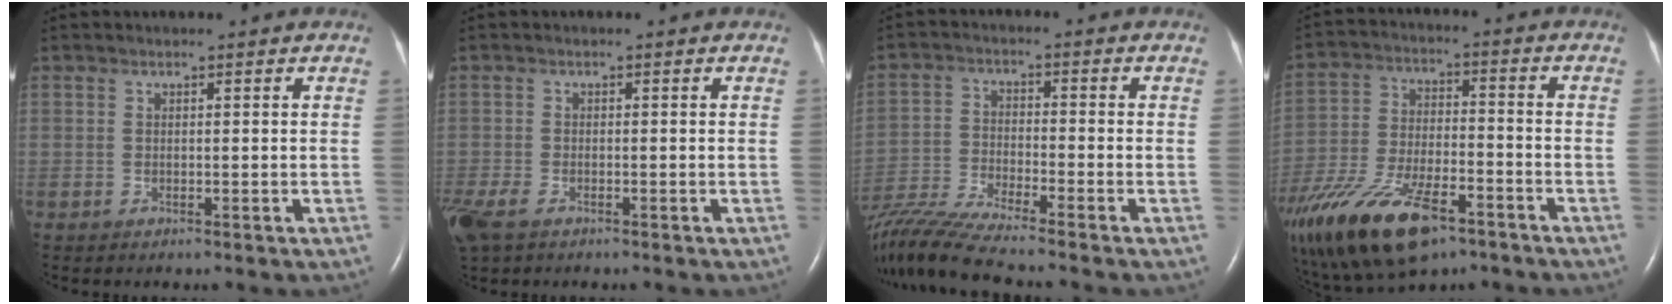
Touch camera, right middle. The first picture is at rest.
{"total": 6.3, "force": [-4.0, 3.0, 3.8], "torque": [-0.101, -0.017, -0.073]}
{"total": 11.7, "force": [-10.6, -1.6, 4.6], "torque": [-0.089, -0.019, -0.196]}
{"total": 21.7, "force": [-13.8, 8.7, 14.3], "torque": [-0.318, -0.026, -0.242]}